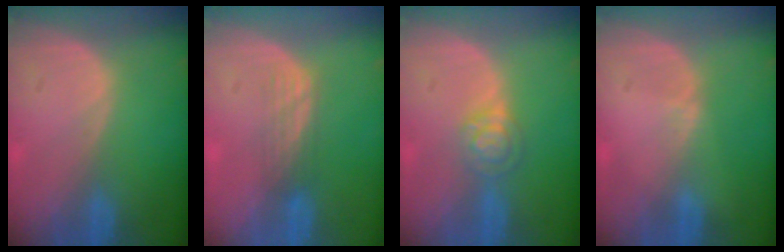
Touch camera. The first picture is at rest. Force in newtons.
{"total": 3.1, "press": 2.6, "slide": 1.5}
{"total": 4.0, "press": 3.6, "slide": 1.7}
{"total": 0.5, "press": 0.5, "slide": 0.2}